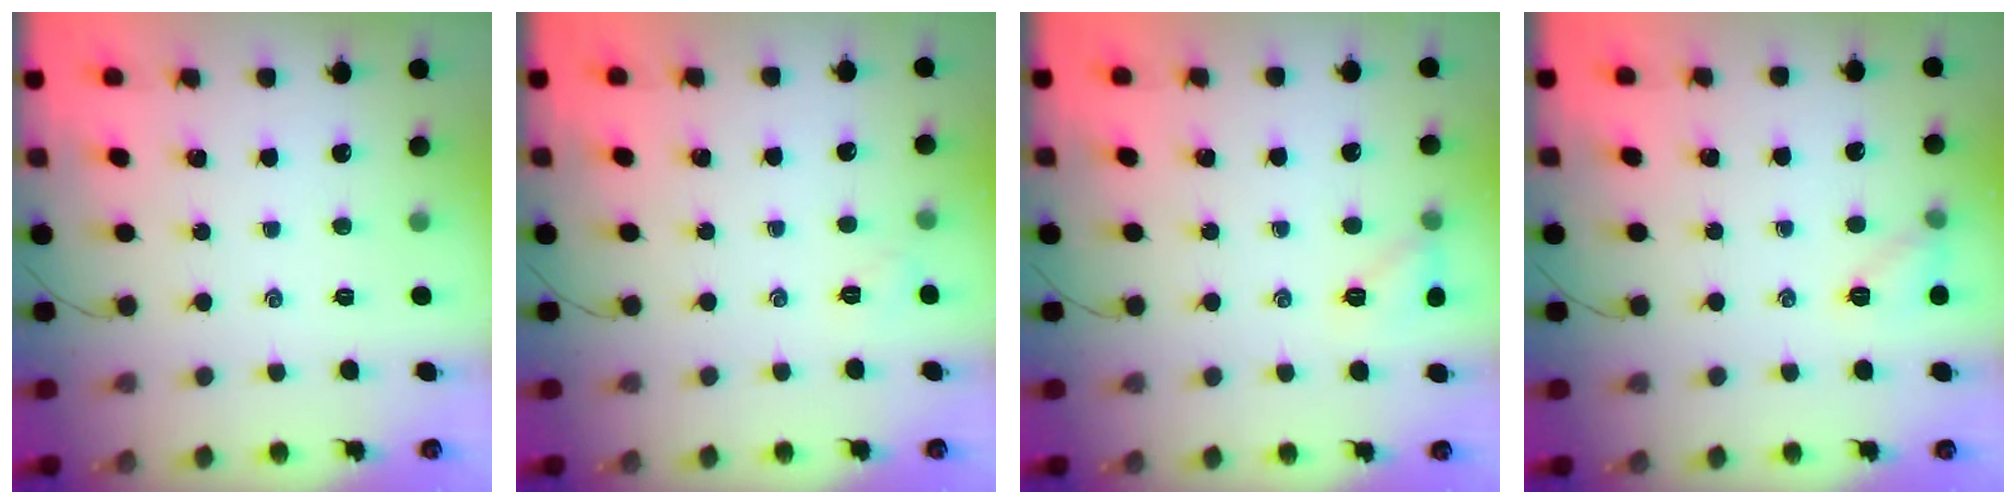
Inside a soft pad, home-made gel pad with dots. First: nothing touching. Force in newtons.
{"total": 4.1, "press": 3.9, "slide": 1.2}
{"total": 8.0, "press": 7.8, "slide": 1.7}
{"total": 6.9, "press": 6.8, "slide": 1.1}